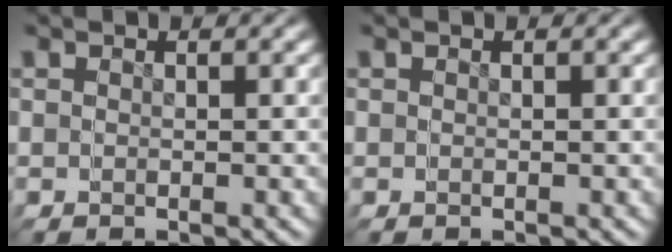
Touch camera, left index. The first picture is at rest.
{"total": 0.0}